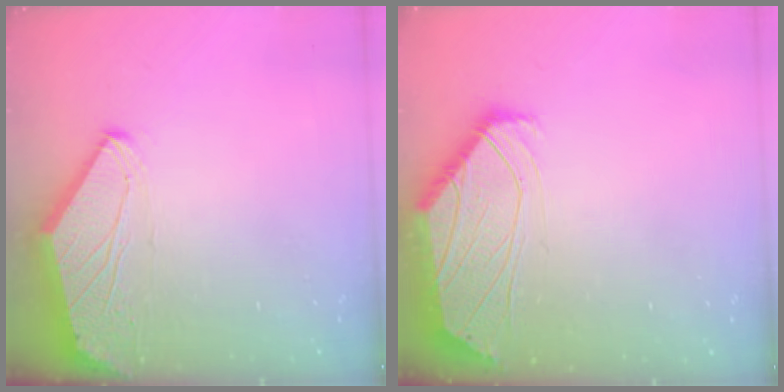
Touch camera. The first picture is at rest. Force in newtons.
{"total": 0.8, "press": 0.8, "slide": 0.1}